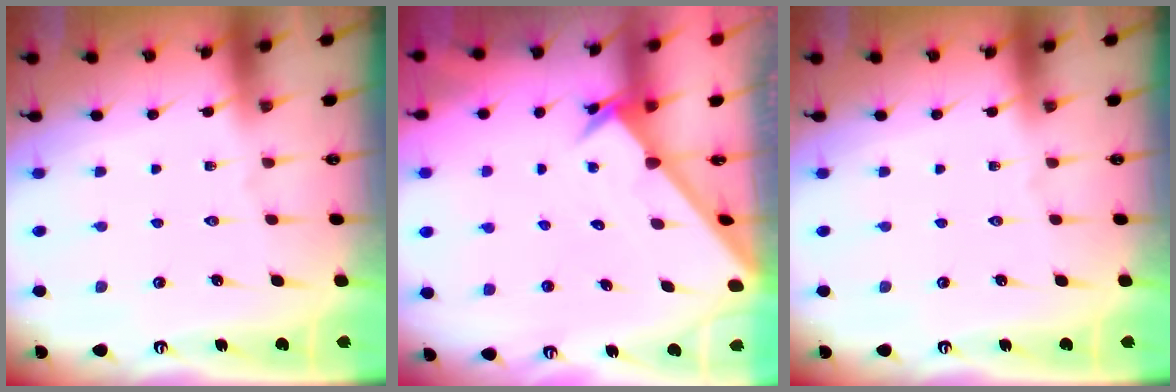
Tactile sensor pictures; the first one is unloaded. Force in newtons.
{"total": 2.2, "press": 2.2, "slide": 0.2}
{"total": 0.0}